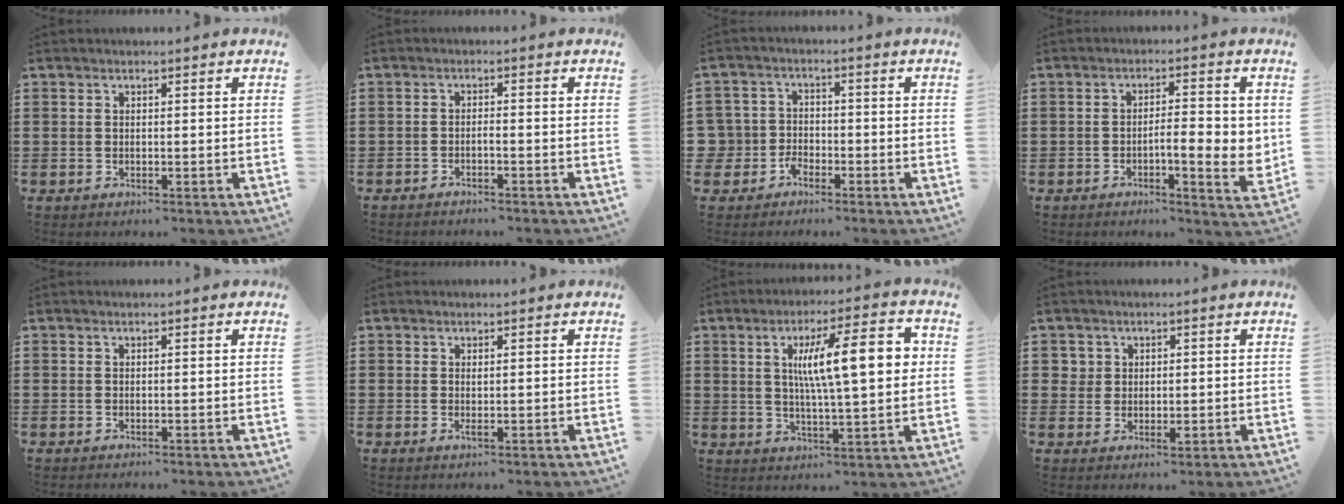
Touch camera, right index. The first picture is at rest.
{"total": 1.1, "force": [-1.0, -0.1, 0.4], "torque": [-0.009, 0.000, -0.020]}
{"total": 3.9, "force": [-2.4, 3.1, 0.2], "torque": [-0.035, 0.002, -0.057]}
{"total": 6.5, "force": [-1.0, 1.8, 6.2], "torque": [-0.091, -0.004, -0.018]}
{"total": 0.0}
{"total": 0.6, "force": [0.1, 0.0, 0.6], "torque": [-0.011, -0.003, 0.002]}
{"total": 13.3, "force": [3.0, 3.3, 12.5], "torque": [-0.211, 0.007, 0.041]}
{"total": 2.4, "force": [0.9, 2.1, 0.6], "torque": [-0.021, 0.009, 0.015]}